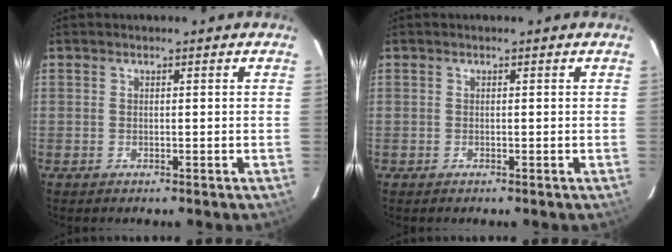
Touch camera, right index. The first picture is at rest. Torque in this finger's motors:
{"motor_torque": [-1.07, 0.17, -1.05, -0.21]}